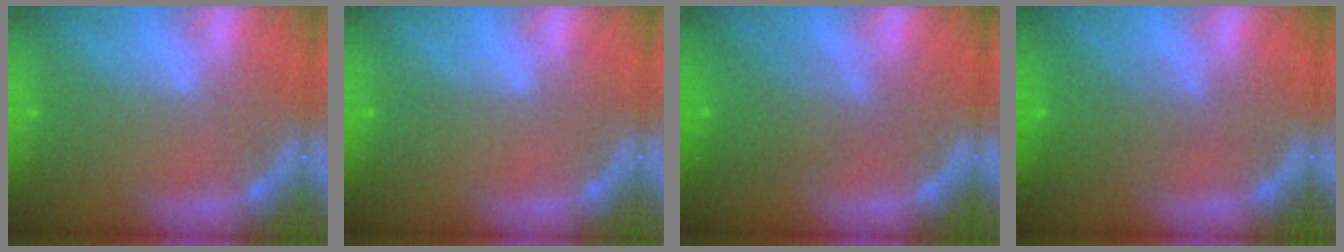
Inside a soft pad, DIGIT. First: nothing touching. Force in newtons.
{"total": 0.0}
{"total": 5.0}
{"total": 3.6}